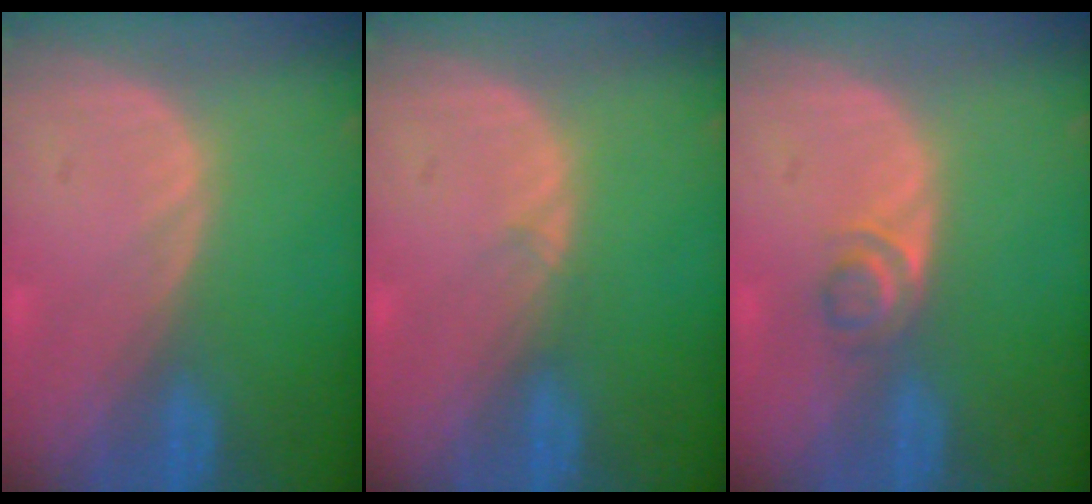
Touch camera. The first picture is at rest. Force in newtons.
{"total": 0.6, "press": 0.6, "slide": 0.1}
{"total": 2.5, "press": 2.4, "slide": 0.8}